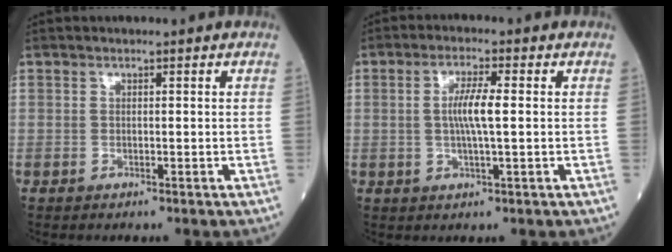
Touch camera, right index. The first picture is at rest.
{"total": 5.1, "force": [0.3, 0.3, 5.1], "torque": [-0.099, 0.001, 0.003]}